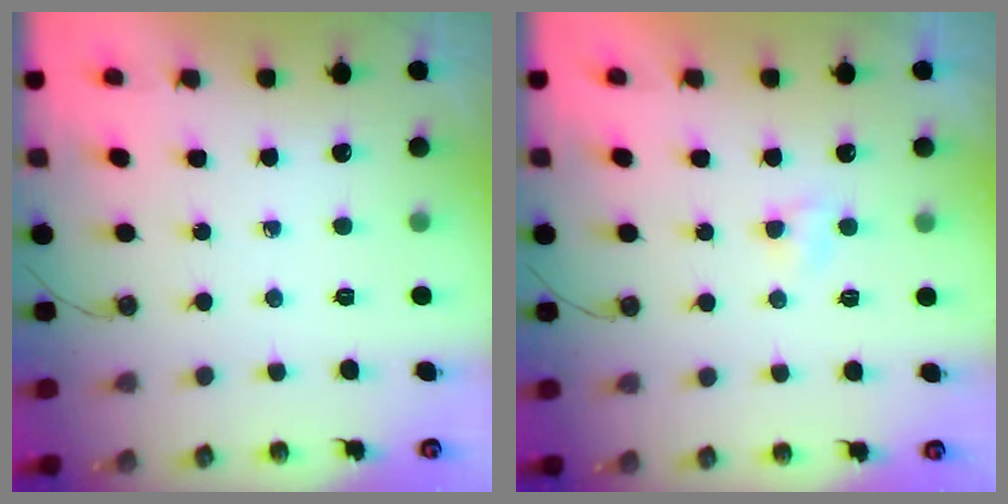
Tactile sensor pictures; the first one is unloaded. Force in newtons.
{"total": 2.7, "press": 2.7, "slide": 0.4}